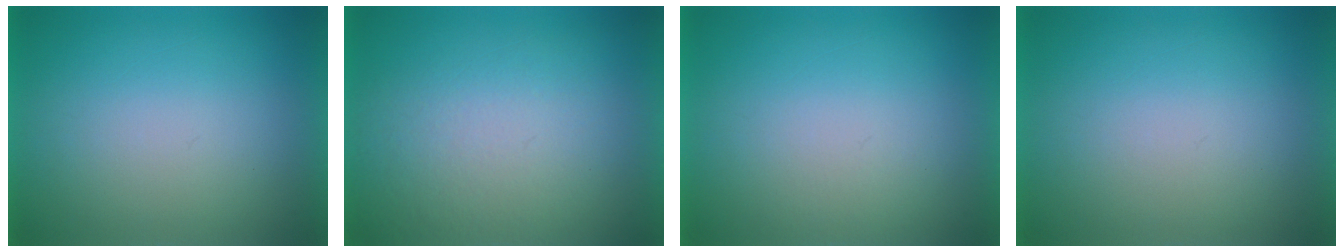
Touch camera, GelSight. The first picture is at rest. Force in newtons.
{"total": 5.9}
{"total": 1.0}
{"total": 0.0}